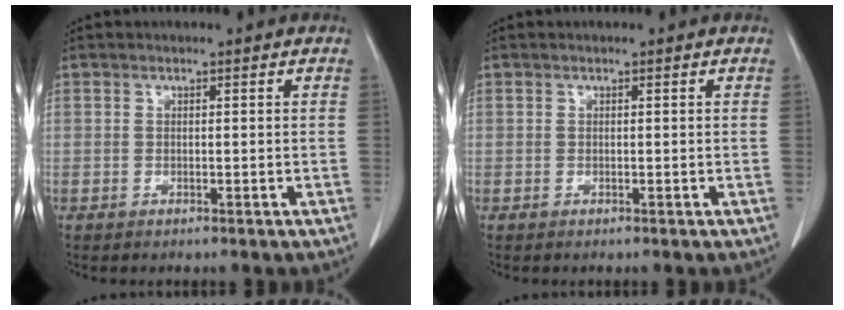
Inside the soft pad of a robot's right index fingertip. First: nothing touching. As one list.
[{"total": 0.0}]